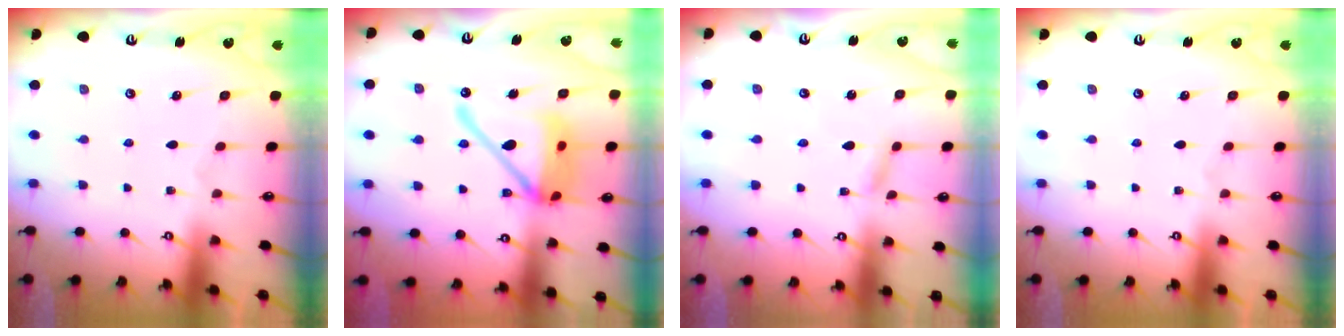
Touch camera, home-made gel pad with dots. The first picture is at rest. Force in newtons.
{"total": 17.8, "press": 17.7, "slide": 2.4}
{"total": 1.7, "press": 1.7, "slide": 0.2}
{"total": 0.0}